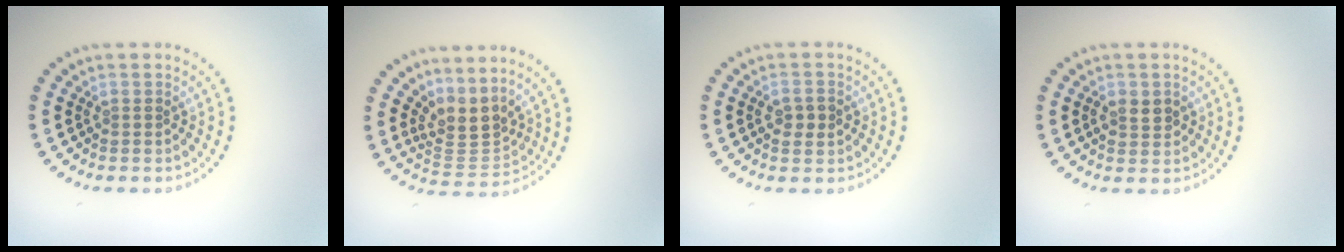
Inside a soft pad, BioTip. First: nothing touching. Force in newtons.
{"total": 3.4, "press": 2.4, "slide": 2.4}
{"total": 1.9, "press": 1.9, "slide": 0.2}
{"total": 1.8, "press": 1.8, "slide": 0.2}